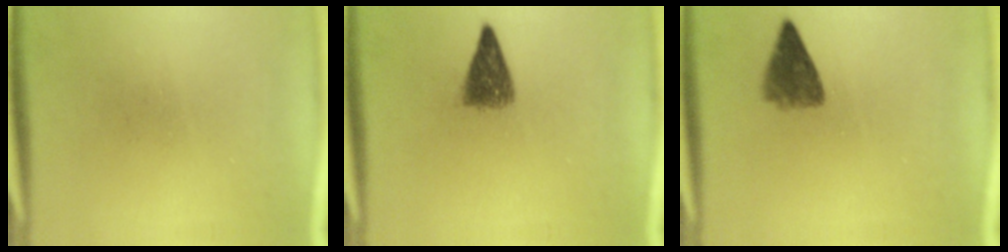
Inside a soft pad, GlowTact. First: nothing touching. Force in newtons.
{"total": 4.2}
{"total": 4.2}